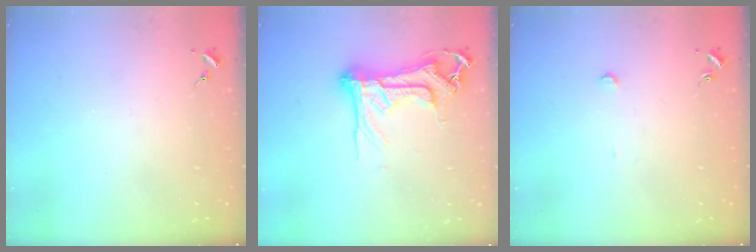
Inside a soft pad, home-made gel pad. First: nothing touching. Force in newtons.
{"total": 15.8, "press": 15.7, "slide": 1.5}
{"total": 2.2, "press": 2.2, "slide": 0.2}